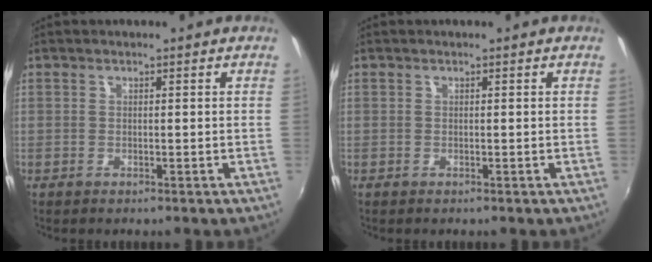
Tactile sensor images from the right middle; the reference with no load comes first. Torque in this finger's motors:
{"motor_torque": [0.00, 0.00, 0.00, 0.00]}